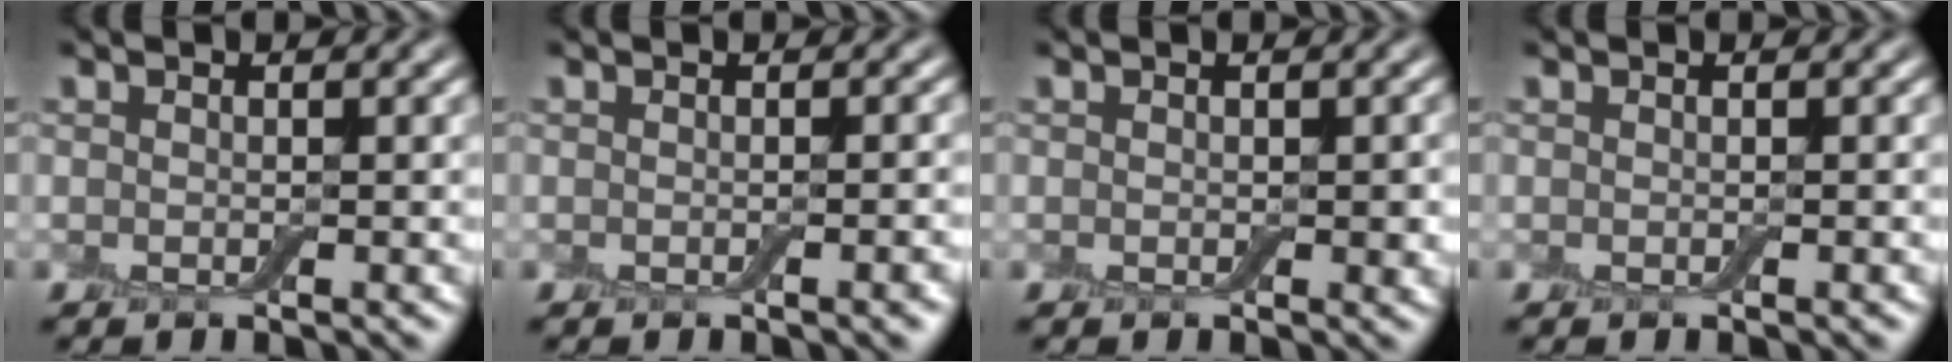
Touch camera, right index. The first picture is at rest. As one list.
[{"total": 1.5, "force": [-0.5, 0.3, 1.4], "torque": [-0.012, 0.001, -0.006]}, {"total": 0.9, "force": [0.1, 0.6, 0.6], "torque": [-0.006, -0.002, 0.000]}, {"total": 0.0}]